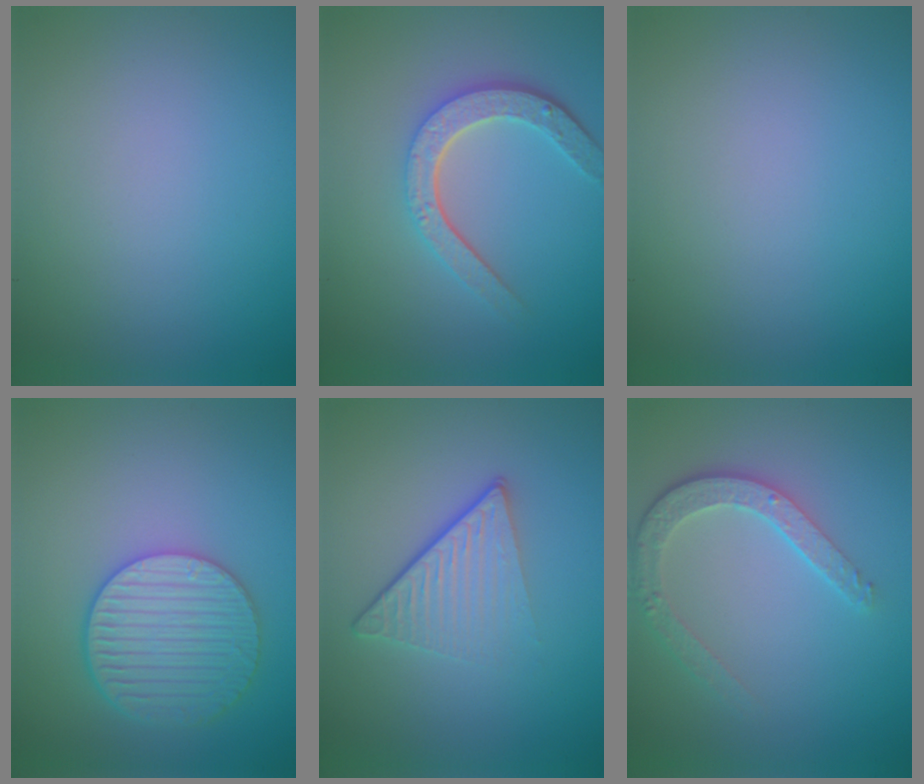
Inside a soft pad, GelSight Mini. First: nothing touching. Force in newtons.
{"total": 4.5, "press": 3.5, "slide": 2.9}
{"total": 0.0}
{"total": 5.3, "press": 4.7, "slide": 2.4}
{"total": 4.8, "press": 3.0, "slide": 3.7}
{"total": 3.6, "press": 2.9, "slide": 2.1}